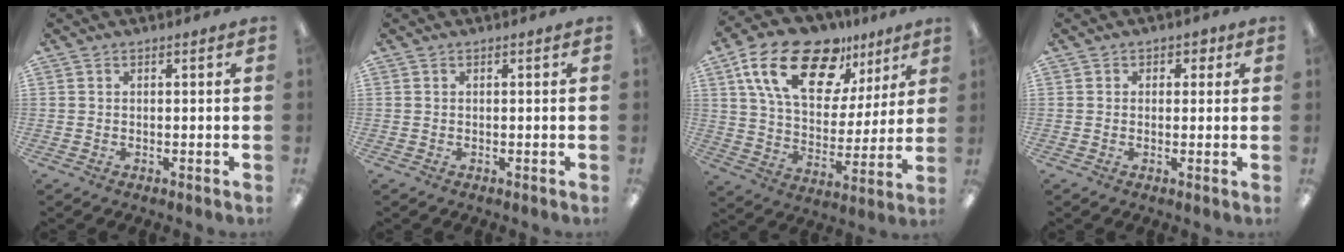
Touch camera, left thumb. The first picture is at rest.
{"total": 0.0}
{"total": 21.0, "force": [12.8, 11.0, 12.5], "torque": [-0.214, -0.060, 0.225]}
{"total": 2.0, "force": [0.3, 1.8, 0.8], "torque": [0.001, 0.001, 0.001]}